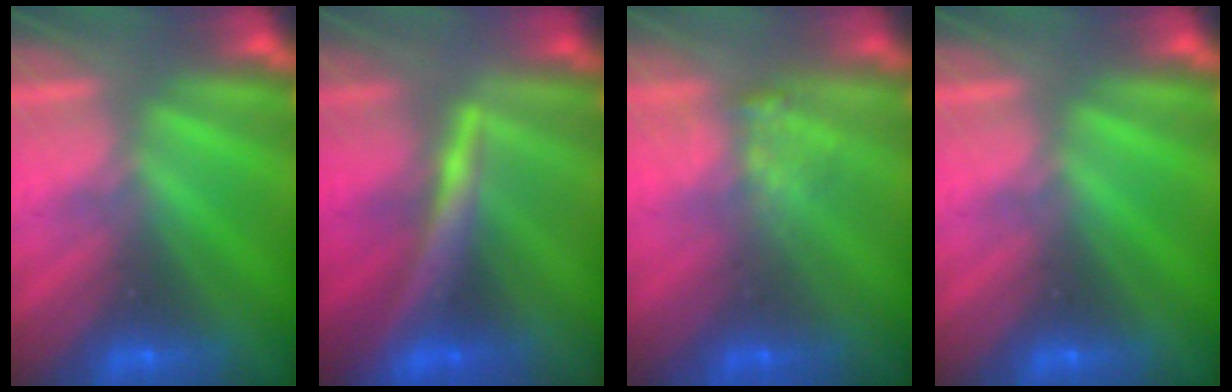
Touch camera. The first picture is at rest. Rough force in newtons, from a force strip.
{"total": 4.5}
{"total": 3.6}
{"total": 0.0}